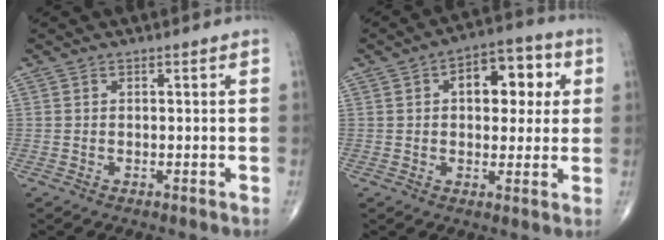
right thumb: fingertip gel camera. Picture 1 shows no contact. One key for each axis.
{"total": 11.5, "fx": 2.8, "fy": 6.7, "fz": 8.8, "tx": -0.079, "ty": 0.017, "tz": 0.034}